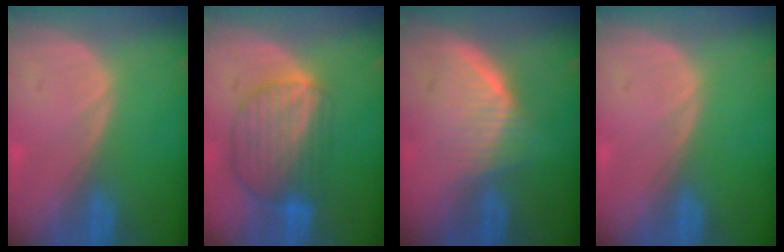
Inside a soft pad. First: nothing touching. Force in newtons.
{"total": 8.7, "press": 7.6, "slide": 4.1}
{"total": 5.6, "press": 5.5, "slide": 1.1}
{"total": 0.0}